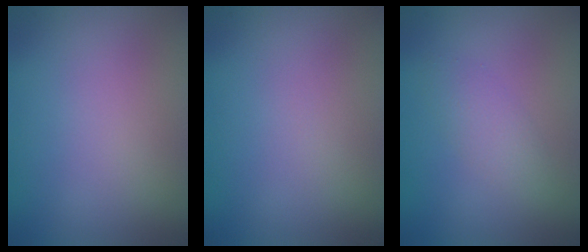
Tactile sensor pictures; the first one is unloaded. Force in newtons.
{"total": 0.0}
{"total": 1.8, "press": 1.8, "slide": 0.1}